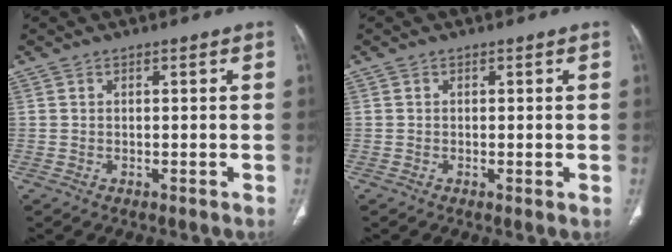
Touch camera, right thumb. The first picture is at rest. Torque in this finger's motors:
{"motor_torque": [-0.53, -0.15, -0.34, 0.00, -0.03]}